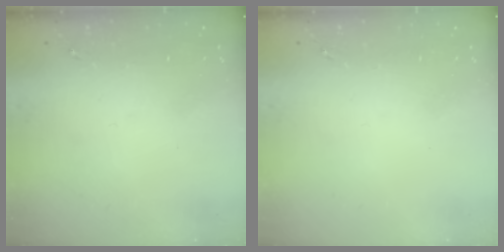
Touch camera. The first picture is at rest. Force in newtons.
{"total": 0.0}